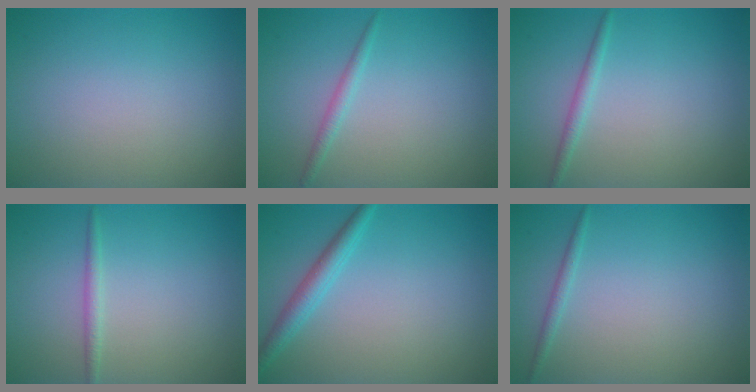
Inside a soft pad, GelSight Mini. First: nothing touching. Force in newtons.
{"total": 1.1, "press": 1.1, "slide": 0.0}
{"total": 1.2, "press": 1.2, "slide": 0.1}
{"total": 1.1, "press": 1.1, "slide": 0.1}
{"total": 2.3, "press": 2.3, "slide": 0.1}
{"total": 0.9, "press": 0.9, "slide": 0.1}